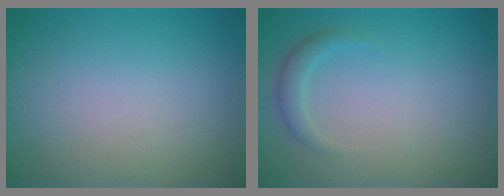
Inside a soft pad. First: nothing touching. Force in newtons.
{"total": 1.6, "press": 1.6, "slide": 0.1}